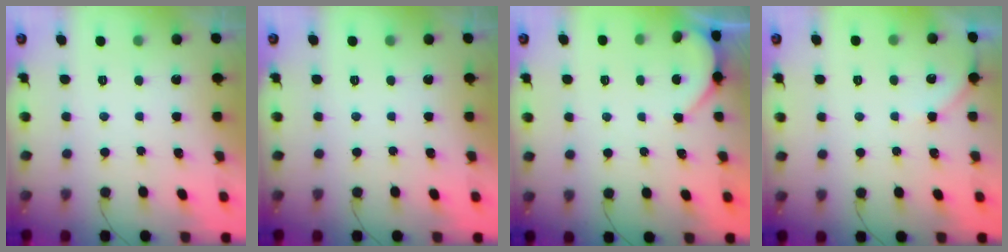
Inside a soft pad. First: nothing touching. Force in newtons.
{"total": 0.0}
{"total": 3.0, "press": 3.0, "slide": 0.2}
{"total": 2.9, "press": 2.9, "slide": 0.4}